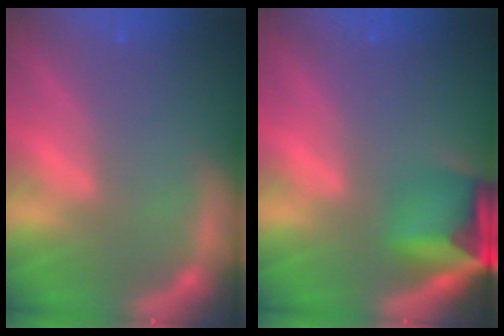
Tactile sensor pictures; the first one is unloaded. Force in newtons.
{"total": 6.4}